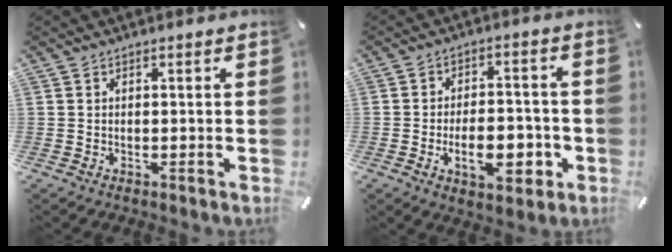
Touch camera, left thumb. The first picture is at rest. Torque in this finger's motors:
{"motor_torque": [0.59, 1.29, 0.25, -0.08, 0.12]}